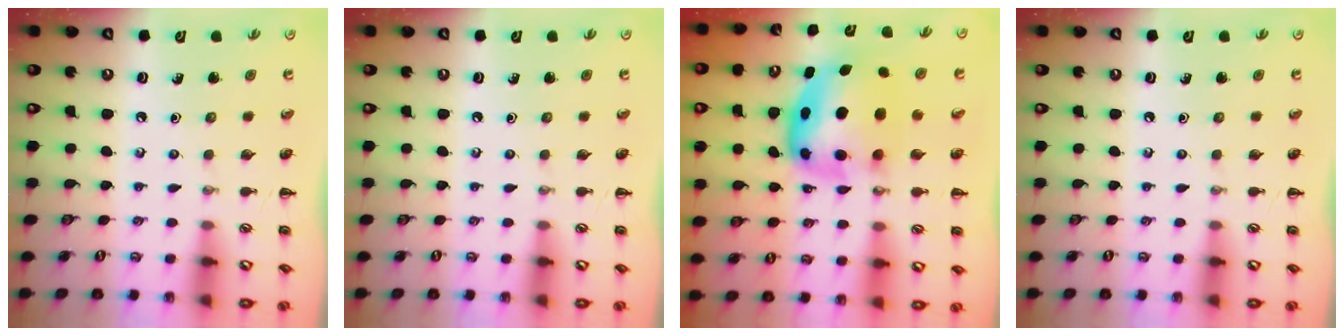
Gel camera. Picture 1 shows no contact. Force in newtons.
{"total": 0.0}
{"total": 7.4, "press": 7.2, "slide": 1.6}
{"total": 0.0}